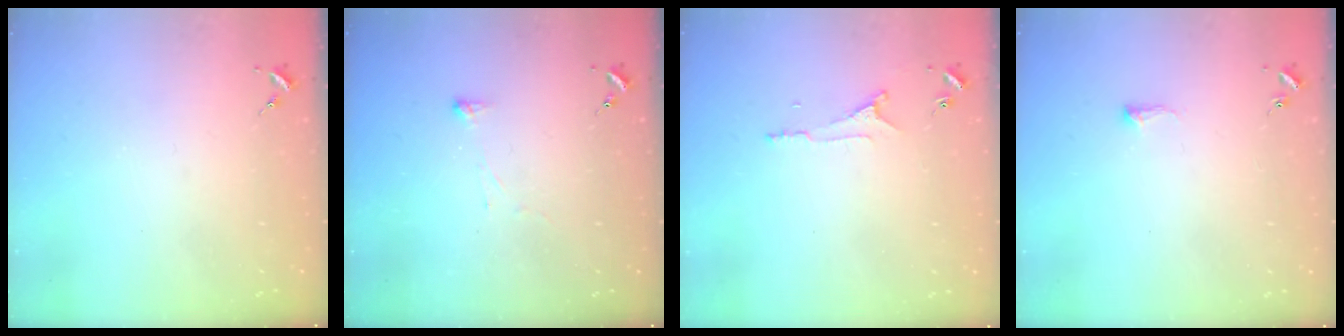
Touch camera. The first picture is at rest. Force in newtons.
{"total": 2.9, "press": 2.9, "slide": 0.4}
{"total": 5.8, "press": 5.8, "slide": 0.7}
{"total": 5.2, "press": 5.1, "slide": 0.8}